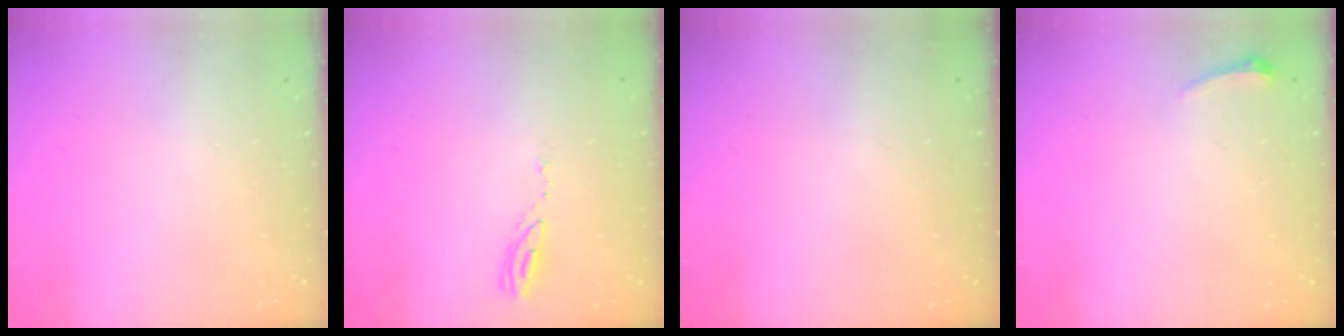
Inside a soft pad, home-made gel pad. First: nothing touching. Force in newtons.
{"total": 4.1, "press": 4.1, "slide": 0.3}
{"total": 2.8, "press": 2.2, "slide": 1.7}
{"total": 4.2, "press": 3.9, "slide": 1.7}